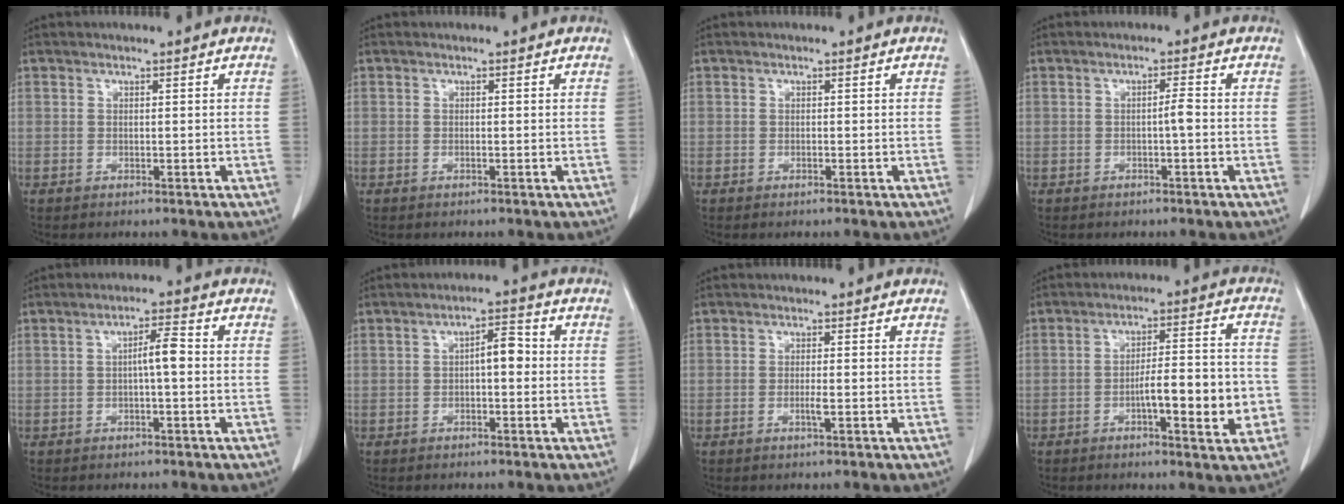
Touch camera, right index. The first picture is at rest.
{"total": 0.0}
{"total": 0.0}
{"total": 1.6, "force": [-0.4, 0.0, 1.6], "torque": [-0.022, 0.004, -0.006]}
{"total": 3.6, "force": [-0.1, 0.5, 3.6], "torque": [-0.056, 0.012, -0.002]}
{"total": 3.7, "force": [0.0, 1.1, 3.5], "torque": [-0.052, 0.018, -0.001]}
{"total": 1.6, "force": [-0.5, 0.0, 1.5], "torque": [-0.027, 0.000, -0.008]}
{"total": 10.4, "force": [-3.1, 1.9, 9.8], "torque": [-0.145, 0.016, -0.043]}